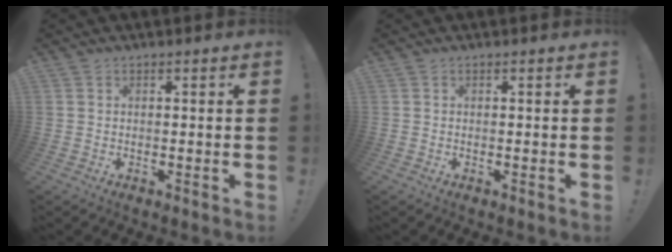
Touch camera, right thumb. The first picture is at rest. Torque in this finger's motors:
{"motor_torque": [0.06, 0.02, 0.30, -0.26, 0.00]}